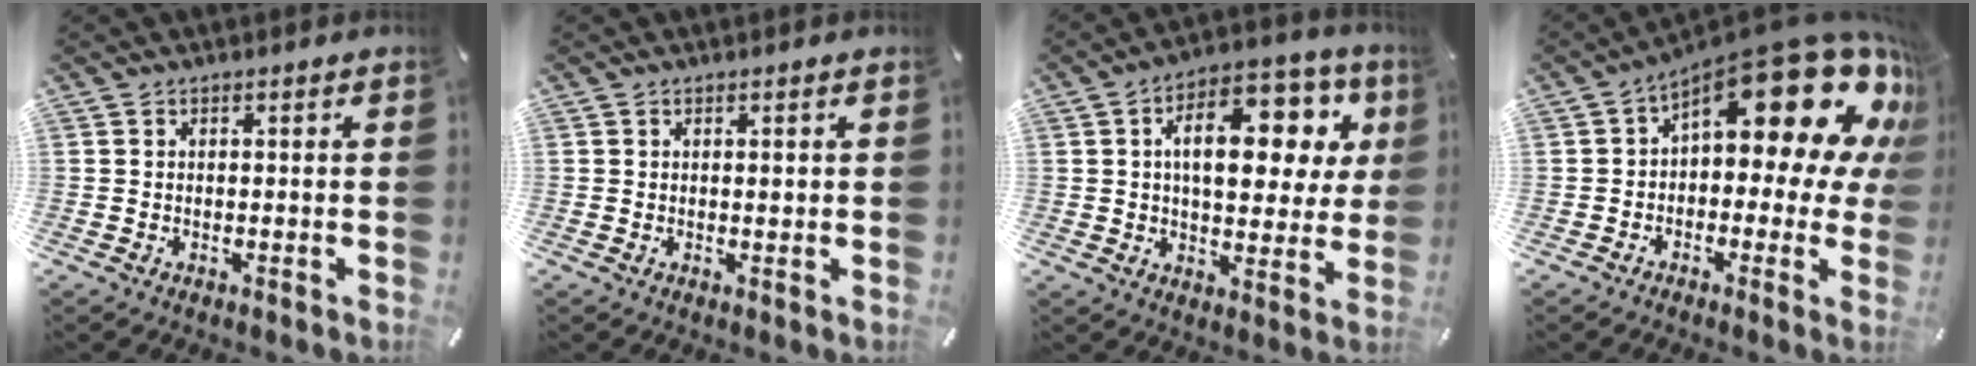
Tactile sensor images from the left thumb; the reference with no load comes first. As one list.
[{"total": 0.8, "force": [0.3, 0.5, 0.6], "torque": [-0.013, 0.002, 0.004]}, {"total": 18.1, "force": [5.8, 9.9, 14.0], "torque": [-0.205, -0.018, 0.096]}, {"total": 21.6, "force": [10.9, 9.2, 16.3], "torque": [-0.218, -0.083, 0.185]}]